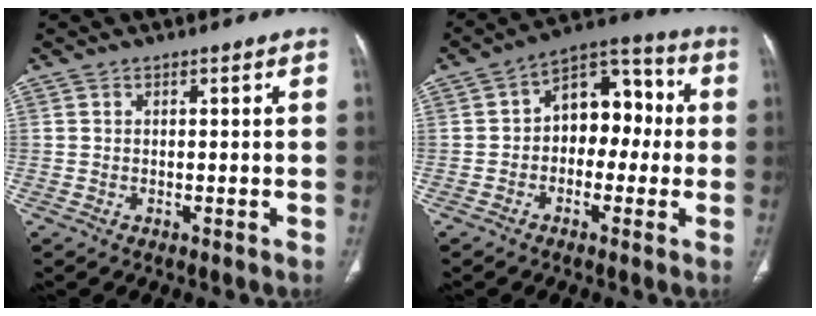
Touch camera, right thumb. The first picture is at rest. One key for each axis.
{"total": 11.5, "fx": -0.2, "fy": 7.9, "fz": 8.4, "tx": -0.074, "ty": 0.043, "tz": -0.019}